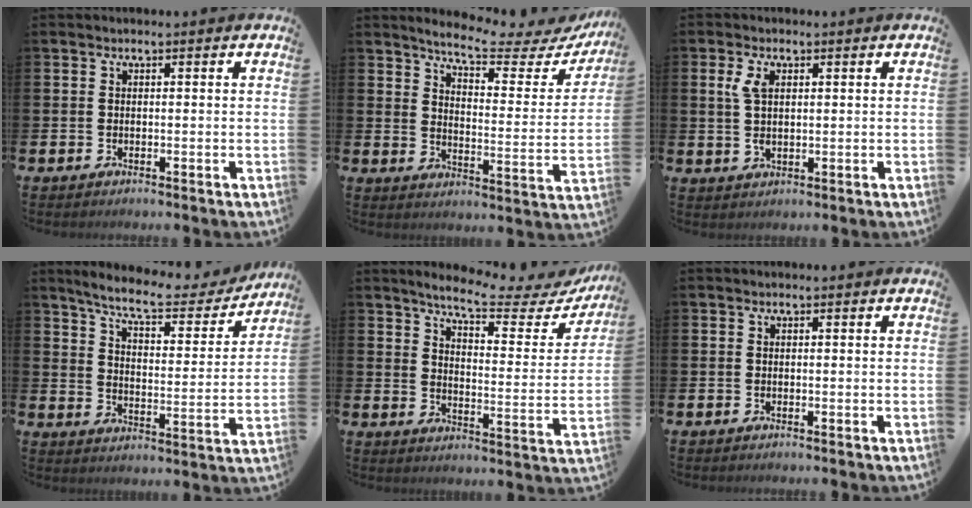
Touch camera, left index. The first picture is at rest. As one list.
[{"total": 6.1, "force": [5.5, 0.7, 2.5], "torque": [-0.068, -0.039, 0.087]}, {"total": 3.6, "force": [1.4, 1.9, 2.8], "torque": [-0.045, 0.003, 0.021]}, {"total": 8.6, "force": [7.7, 1.5, 3.5], "torque": [-0.096, -0.045, 0.129]}, {"total": 6.6, "force": [5.9, 0.8, 3.0], "torque": [-0.072, -0.040, 0.092]}, {"total": 0.0}]